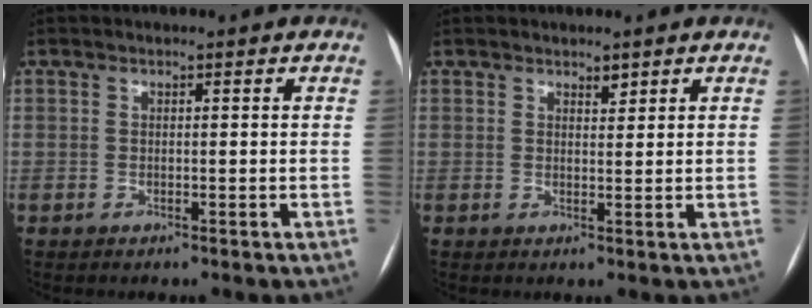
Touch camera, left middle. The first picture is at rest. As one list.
[{"total": 1.3, "force": [1.1, 0.5, 0.7], "torque": [-0.011, -0.001, 0.017]}]